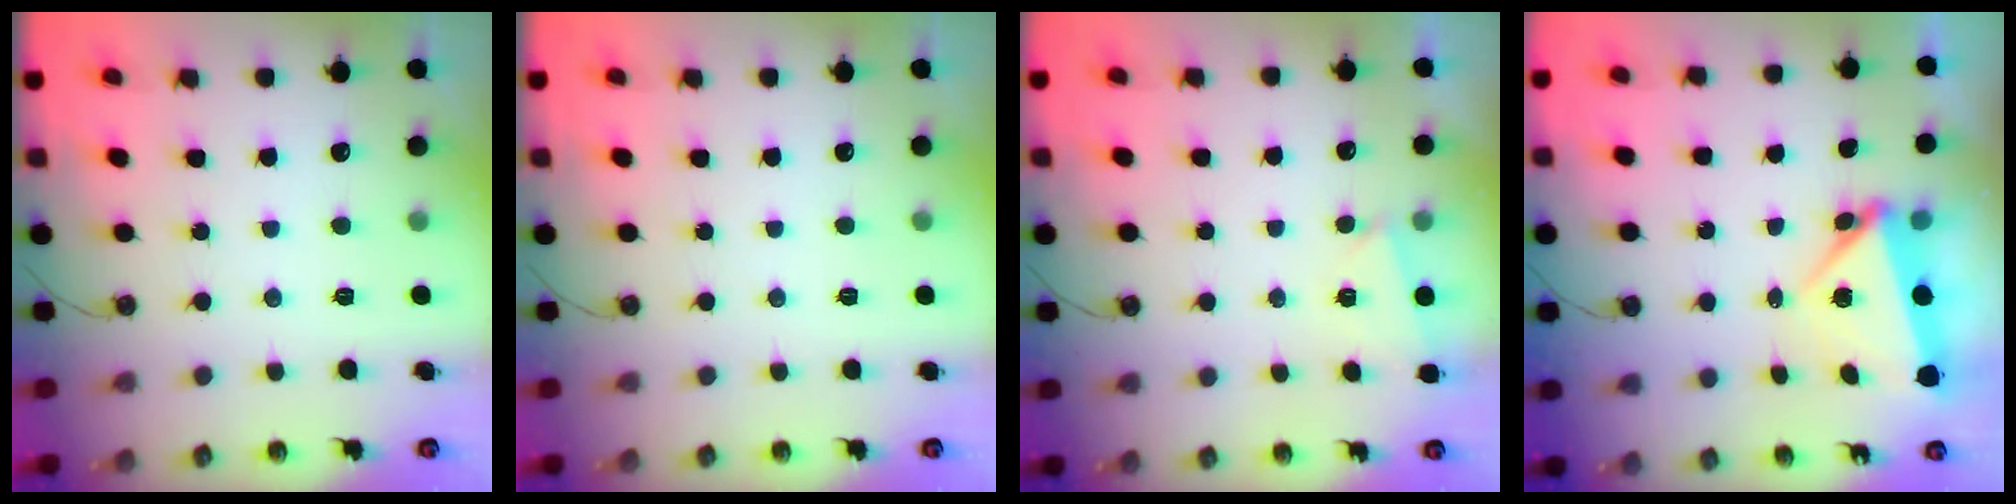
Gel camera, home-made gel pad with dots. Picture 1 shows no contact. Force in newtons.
{"total": 0.0}
{"total": 2.8, "press": 1.6, "slide": 2.3}
{"total": 5.6, "press": 5.6, "slide": 0.3}